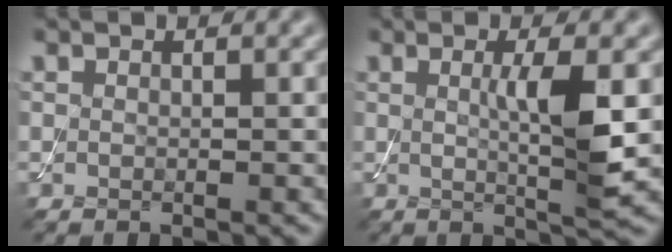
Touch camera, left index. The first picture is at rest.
{"total": 4.3, "force": [0.3, 0.6, 4.3], "torque": [-0.075, -0.007, 0.007]}